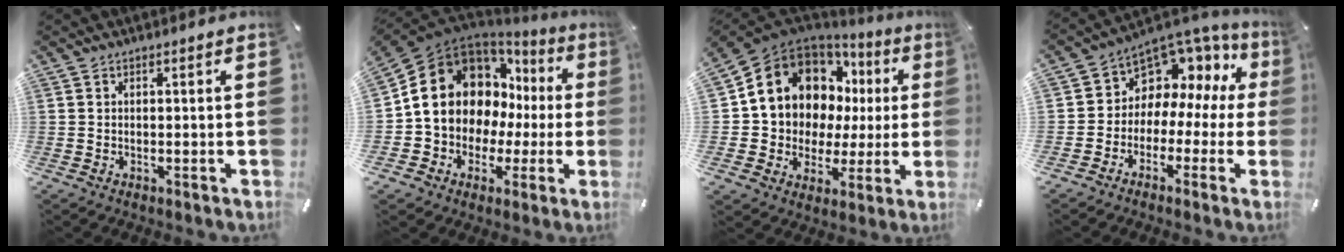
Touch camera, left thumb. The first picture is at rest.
{"total": 16.3, "force": [3.6, 13.4, 8.5], "torque": [-0.160, -0.028, 0.074]}
{"total": 13.5, "force": [5.5, 11.2, 5.0], "torque": [-0.098, -0.055, 0.114]}
{"total": 7.7, "force": [4.6, 6.0, 1.6], "torque": [-0.036, -0.056, 0.083]}